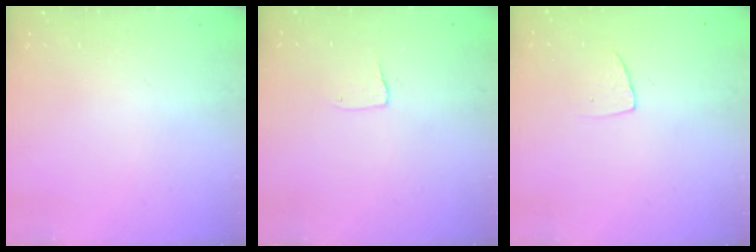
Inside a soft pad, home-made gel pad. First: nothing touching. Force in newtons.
{"total": 3.2, "press": 3.2, "slide": 0.3}
{"total": 4.9, "press": 4.8, "slide": 0.4}